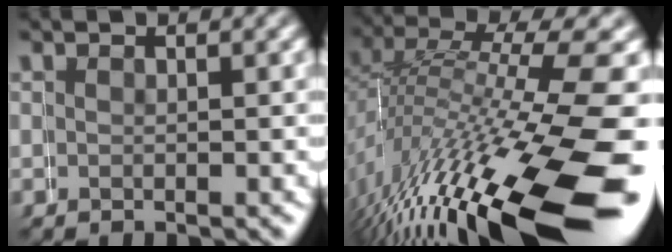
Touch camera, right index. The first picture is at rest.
{"total": 14.0, "force": [-6.4, 4.9, 11.4], "torque": [-0.186, -0.030, -0.068]}